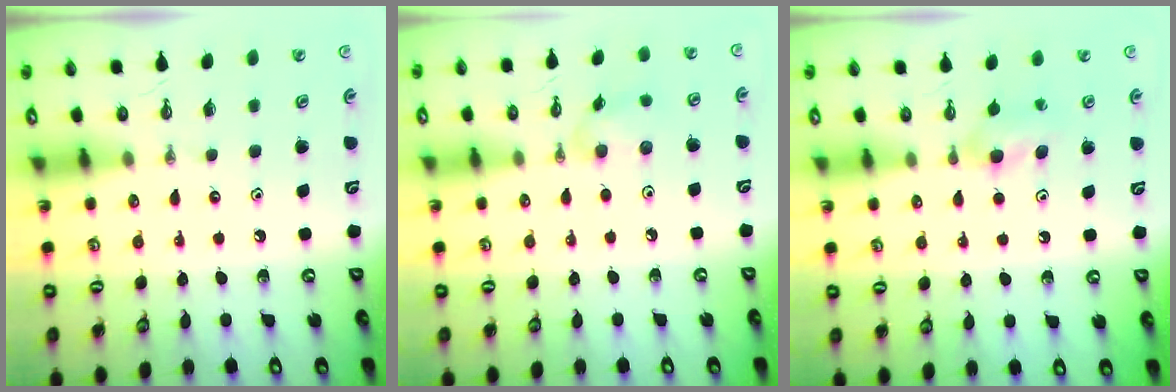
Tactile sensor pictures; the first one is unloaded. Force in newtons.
{"total": 7.8, "press": 7.8, "slide": 0.2}
{"total": 4.6, "press": 4.6, "slide": 0.8}